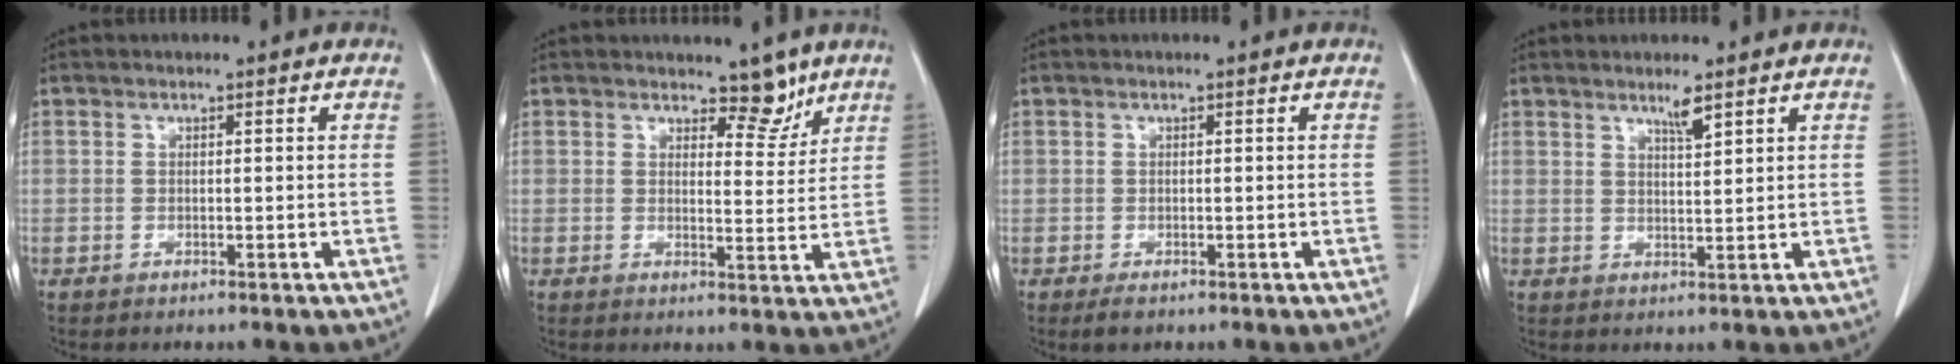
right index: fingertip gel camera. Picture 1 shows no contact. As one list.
[{"total": 4.2, "force": [3.4, 1.9, 1.6], "torque": [-0.008, -0.011, 0.047]}, {"total": 1.5, "force": [-0.8, 0.9, 0.7], "torque": [-0.015, -0.001, -0.010]}, {"total": 2.6, "force": [1.9, 0.0, 1.7], "torque": [-0.034, -0.003, 0.037]}]